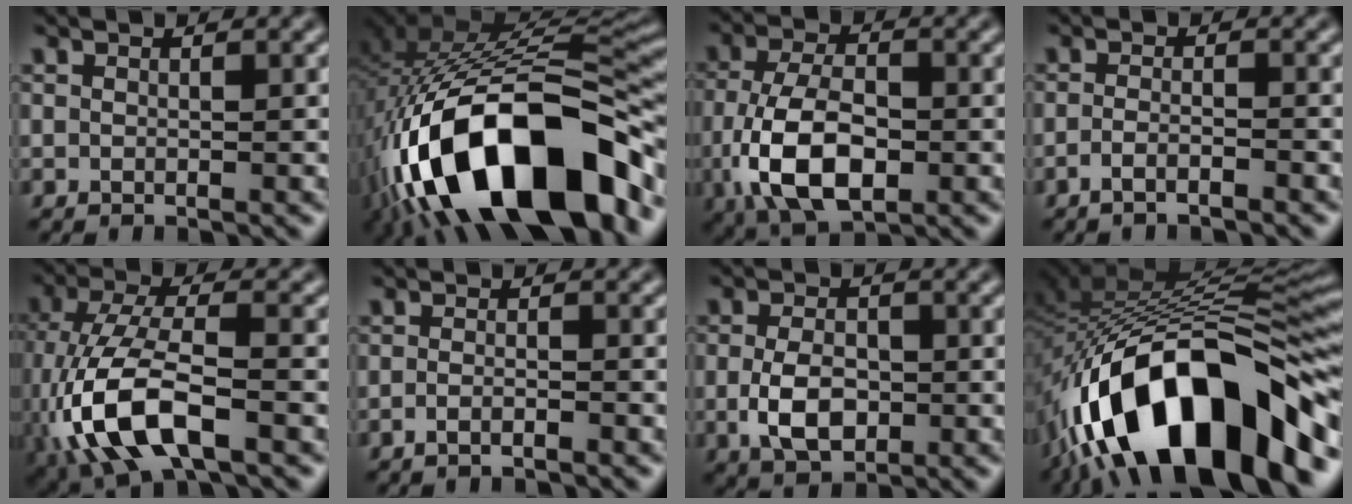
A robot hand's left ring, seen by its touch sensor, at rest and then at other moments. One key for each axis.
{"total": 19.0, "fx": -8.4, "fy": 8.6, "fz": 14.6, "tx": -0.265, "ty": -0.002, "tz": -0.136}
{"total": 8.4, "fx": -2.3, "fy": 4.7, "fz": 6.6, "tx": -0.143, "ty": -0.007, "tz": -0.046}
{"total": 1.6, "fx": -1.1, "fy": 0.3, "fz": 1.0, "tx": -0.017, "ty": 0.002, "tz": -0.026}
{"total": 10.6, "fx": -3.9, "fy": 4.6, "fz": 8.8, "tx": -0.192, "ty": 0.000, "tz": -0.080}
{"total": 1.3, "fx": -0.9, "fy": 0.3, "fz": 0.9, "tx": -0.014, "ty": 0.001, "tz": -0.018}
{"total": 4.3, "fx": -0.8, "fy": 2.8, "fz": 3.2, "tx": -0.067, "ty": -0.004, "tz": -0.017}
{"total": 16.6, "fx": -8.3, "fy": 6.8, "fz": 12.6, "tx": -0.206, "ty": 0.022, "tz": -0.137}